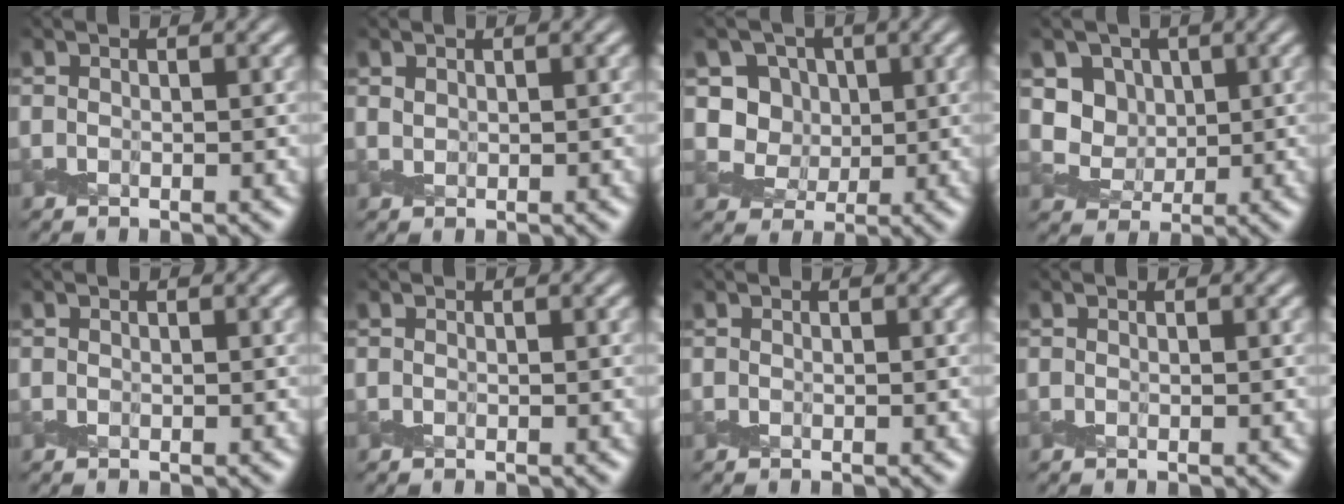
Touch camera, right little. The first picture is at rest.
{"total": 0.8, "force": [0.8, 0.3, 0.1], "torque": [-0.002, 0.002, 0.016]}
{"total": 4.0, "force": [1.1, 3.5, 1.7], "torque": [-0.024, -0.001, 0.000]}
{"total": 3.6, "force": [1.4, 3.1, 1.3], "torque": [-0.029, -0.009, 0.013]}
{"total": 0.0}
{"total": 0.0}
{"total": 0.0}
{"total": 0.0}